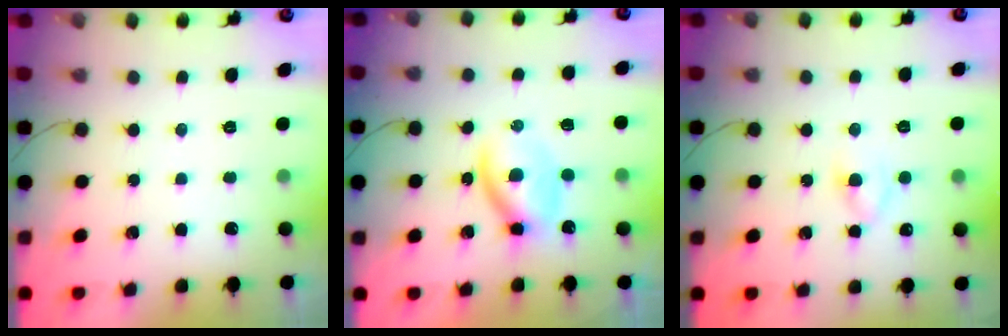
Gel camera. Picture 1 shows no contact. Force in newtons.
{"total": 4.9, "press": 4.9, "slide": 0.3}
{"total": 2.9, "press": 2.7, "slide": 1.2}